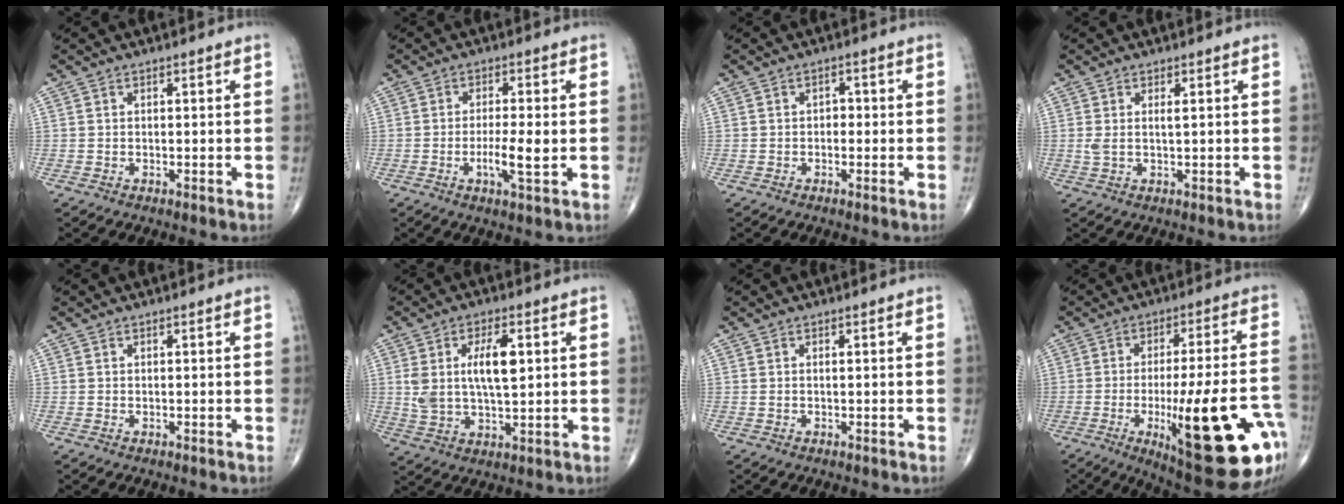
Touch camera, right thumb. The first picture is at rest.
{"total": 5.5, "force": [-1.0, 1.0, 5.3], "torque": [-0.101, -0.006, -0.020]}
{"total": 1.5, "force": [-0.3, 1.1, 0.9], "torque": [-0.002, 0.005, -0.010]}
{"total": 2.3, "force": [0.6, 0.6, 2.1], "torque": [-0.047, 0.007, 0.016]}
{"total": 0.0}
{"total": 10.2, "force": [2.3, 4.5, 8.9], "torque": [-0.163, -0.001, 0.045]}
{"total": 0.0}
{"total": 25.1, "force": [-8.2, 5.9, 23.0], "torque": [-0.288, 0.005, -0.100]}